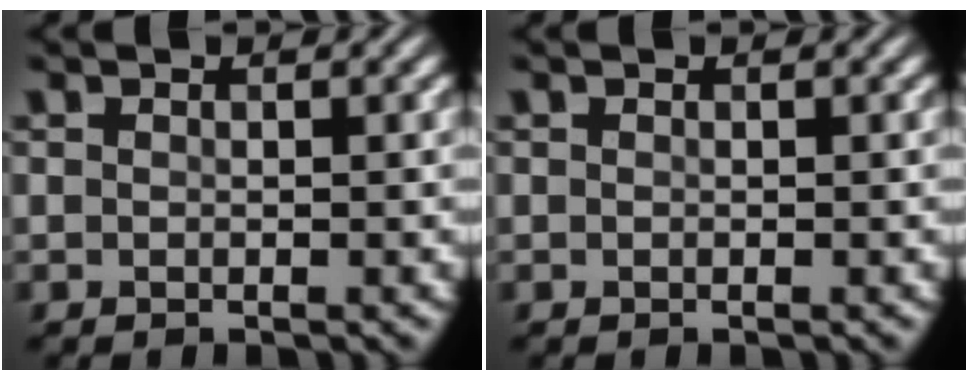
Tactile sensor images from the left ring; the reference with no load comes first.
{"total": 0.0}